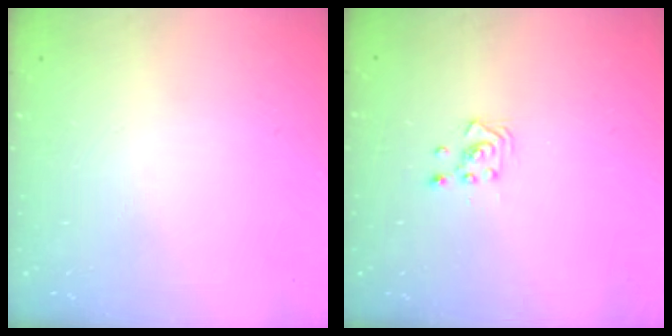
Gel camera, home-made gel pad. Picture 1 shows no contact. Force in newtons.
{"total": 2.9, "press": 2.8, "slide": 0.3}